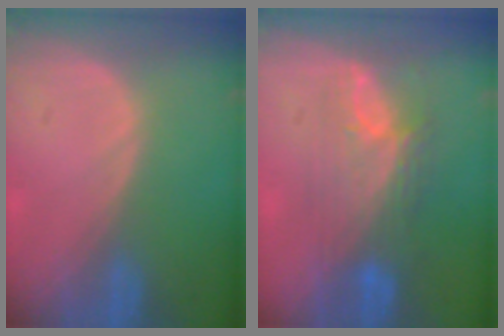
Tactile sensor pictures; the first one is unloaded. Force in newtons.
{"total": 7.3, "press": 7.2, "slide": 1.3}